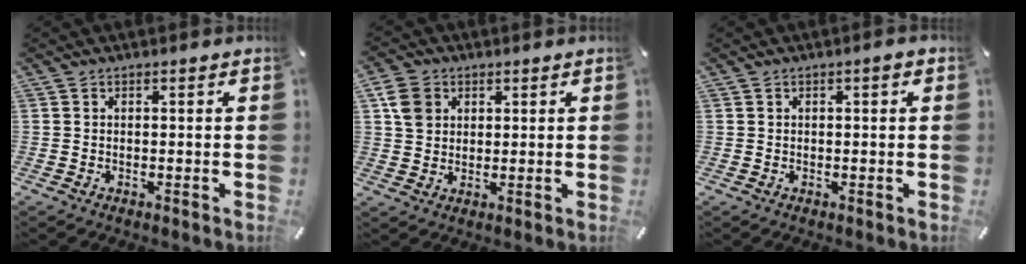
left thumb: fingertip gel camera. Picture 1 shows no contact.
{"total": 6.2, "force": [2.1, 5.4, 2.4], "torque": [-0.050, 0.004, 0.038]}
{"total": 1.6, "force": [0.3, 0.5, 1.5], "torque": [-0.027, 0.004, 0.003]}